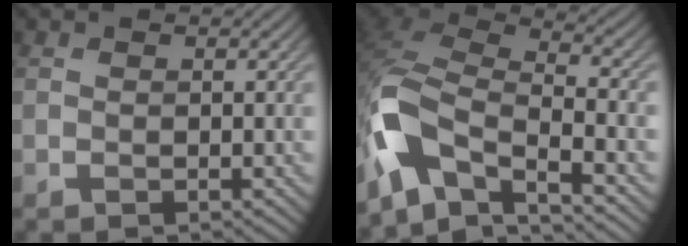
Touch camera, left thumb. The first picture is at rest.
{"total": 11.0, "force": [-6.2, 5.1, 7.6], "torque": [-0.170, -0.011, -0.135]}